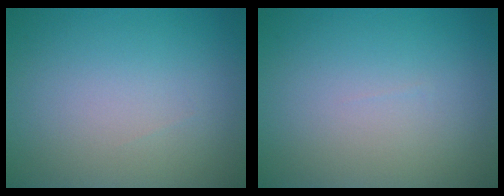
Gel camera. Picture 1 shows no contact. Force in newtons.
{"total": 0.0}